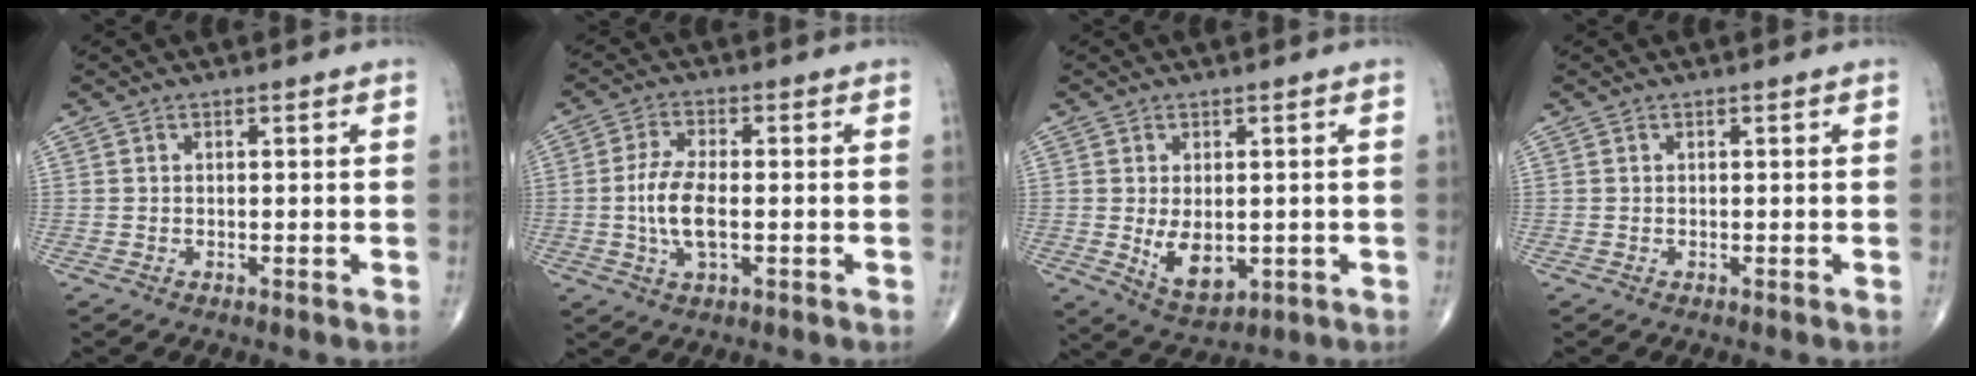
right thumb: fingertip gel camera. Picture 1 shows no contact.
{"total": 8.2, "force": [-1.0, 3.7, 7.3], "torque": [-0.156, 0.005, -0.022]}
{"total": 7.0, "force": [-0.7, 4.2, 5.6], "torque": [-0.077, -0.017, 0.006]}
{"total": 0.0}